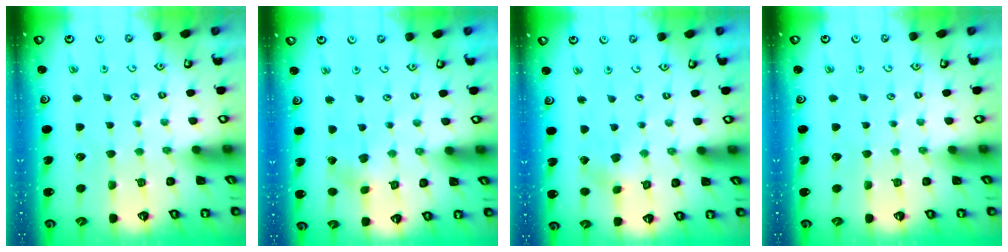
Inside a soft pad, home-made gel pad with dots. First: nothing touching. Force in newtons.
{"total": 2.3, "press": 2.3, "slide": 0.4}
{"total": 2.1, "press": 2.1, "slide": 0.2}
{"total": 0.0}